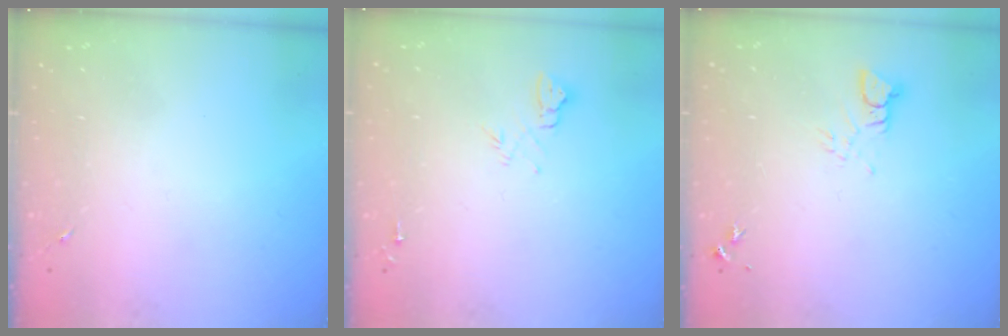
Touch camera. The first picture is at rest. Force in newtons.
{"total": 7.1, "press": 7.1, "slide": 0.8}
{"total": 3.2, "press": 3.2, "slide": 0.2}